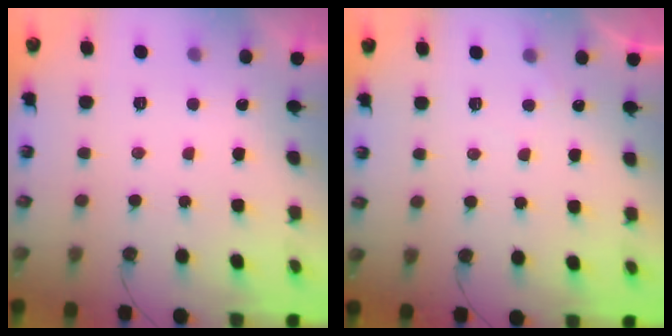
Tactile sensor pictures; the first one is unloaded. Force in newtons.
{"total": 2.3, "press": 2.2, "slide": 0.3}